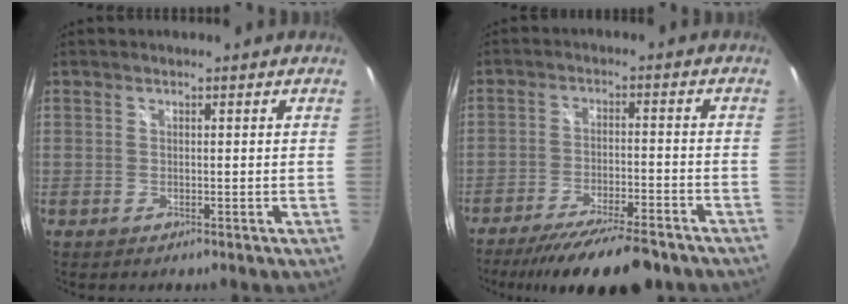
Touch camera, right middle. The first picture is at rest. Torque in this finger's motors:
{"motor_torque": [1.07, -1.07, 0.29, 0.13]}